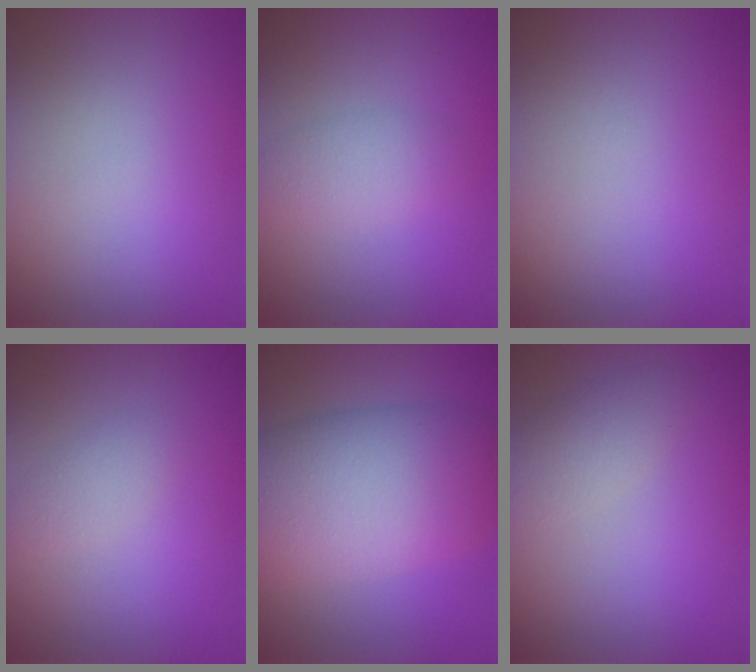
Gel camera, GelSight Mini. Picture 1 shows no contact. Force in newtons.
{"total": 2.1, "press": 2.1, "slide": 0.1}
{"total": 0.0}
{"total": 1.5, "press": 1.5, "slide": 0.0}
{"total": 10.0, "press": 9.9, "slide": 0.7}
{"total": 2.0, "press": 2.0, "slide": 0.2}